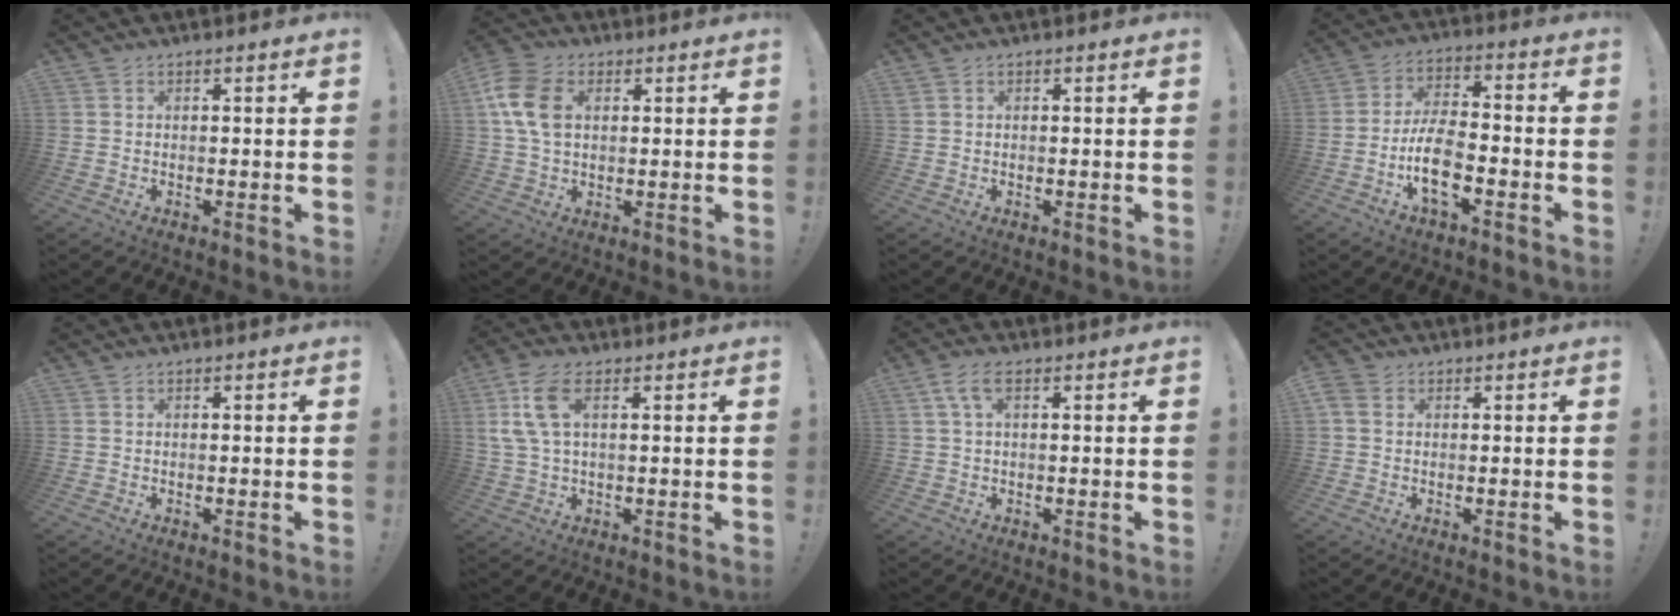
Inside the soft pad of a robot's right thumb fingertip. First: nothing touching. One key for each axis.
{"total": 11.5, "fx": 2.9, "fy": 7.9, "fz": 7.9, "tx": -0.163, "ty": 0.010, "tz": 0.056}
{"total": 0.0}
{"total": 12.1, "fx": -5.0, "fy": 5.6, "fz": 9.5, "tx": -0.196, "ty": 0.021, "tz": -0.084}
{"total": 0.0}
{"total": 9.0, "fx": 3.1, "fy": 3.9, "fz": 7.5, "tx": -0.148, "ty": -0.004, "tz": 0.063}
{"total": 4.6, "fx": 1.6, "fy": 1.7, "fz": 4.0, "tx": -0.087, "ty": 0.010, "tz": 0.032}
{"total": 3.3, "fx": 1.2, "fy": 2.4, "fz": 1.8, "tx": -0.028, "ty": 0.002, "tz": 0.025}